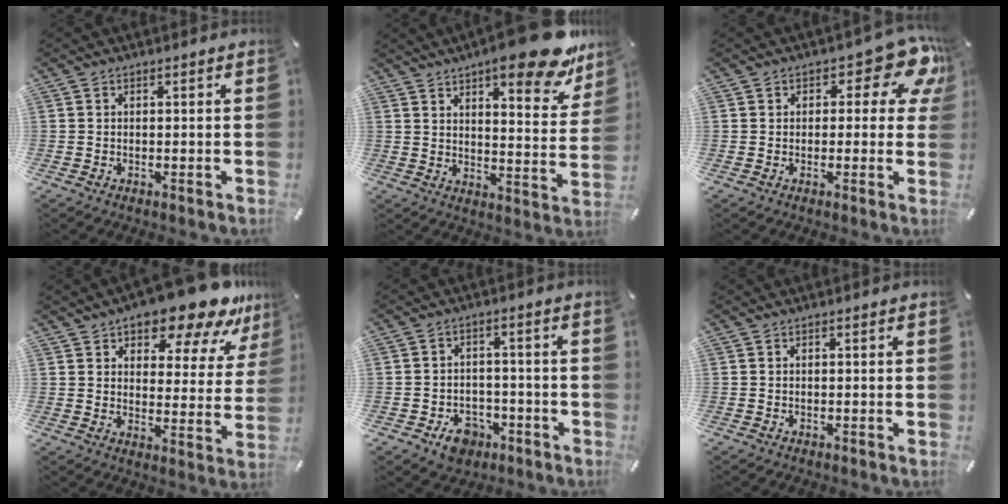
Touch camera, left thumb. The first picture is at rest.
{"total": 17.2, "force": [12.5, 5.2, 10.6], "torque": [-0.134, -0.090, 0.201]}
{"total": 10.3, "force": [5.2, 5.1, 7.2], "torque": [-0.083, -0.029, 0.087]}
{"total": 16.1, "force": [13.0, 5.8, 7.7], "torque": [-0.108, -0.093, 0.218]}
{"total": 7.0, "force": [-3.8, 5.1, 3.0], "torque": [-0.054, 0.019, -0.069]}
{"total": 0.0}